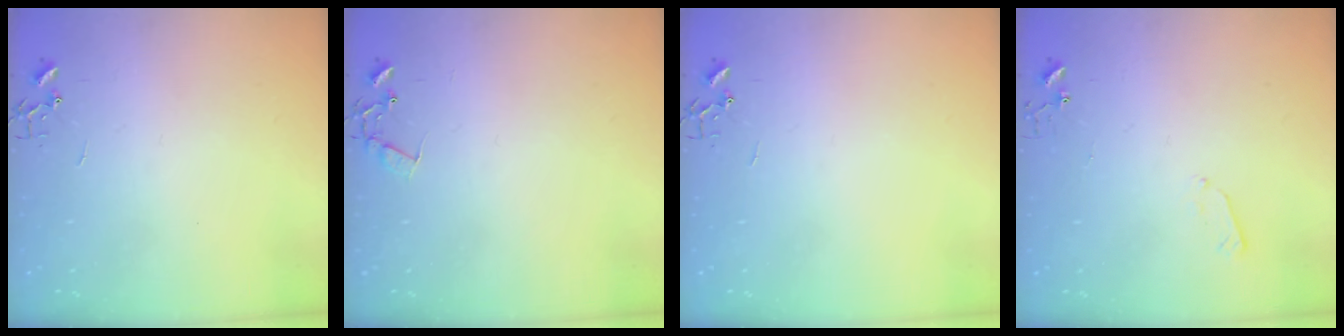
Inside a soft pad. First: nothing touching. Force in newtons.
{"total": 7.1, "press": 7.1, "slide": 0.5}
{"total": 0.0}
{"total": 3.4, "press": 3.4, "slide": 0.5}